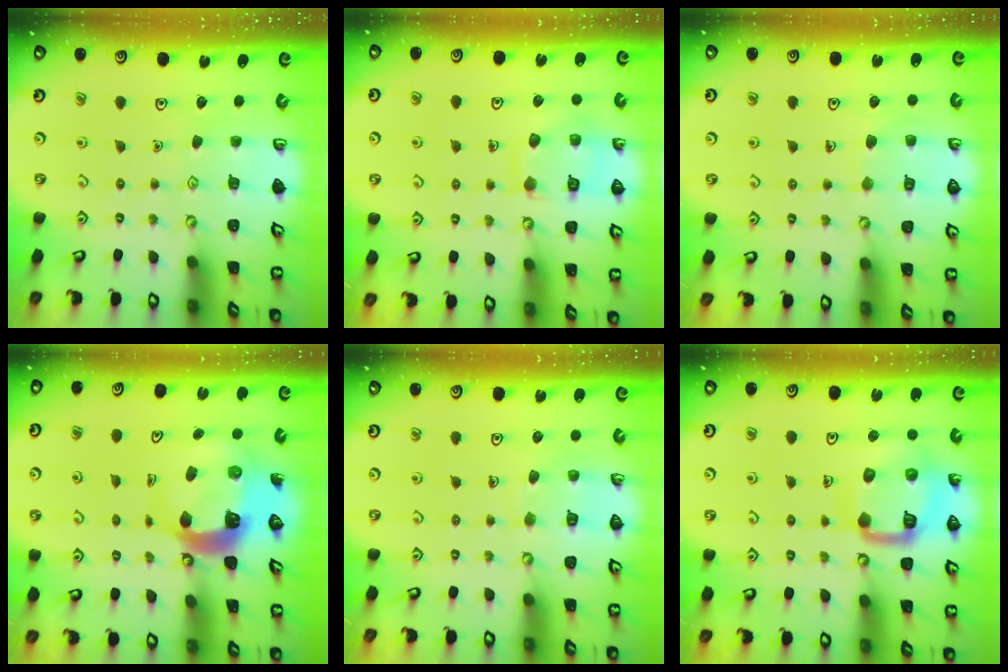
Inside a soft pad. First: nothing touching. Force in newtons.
{"total": 11.9, "press": 11.9, "slide": 1.1}
{"total": 4.8, "press": 4.8, "slide": 0.3}
{"total": 8.4, "press": 8.3, "slide": 0.9}
{"total": 6.4, "press": 6.4, "slide": 0.4}
{"total": 15.7, "press": 15.6, "slide": 1.6}